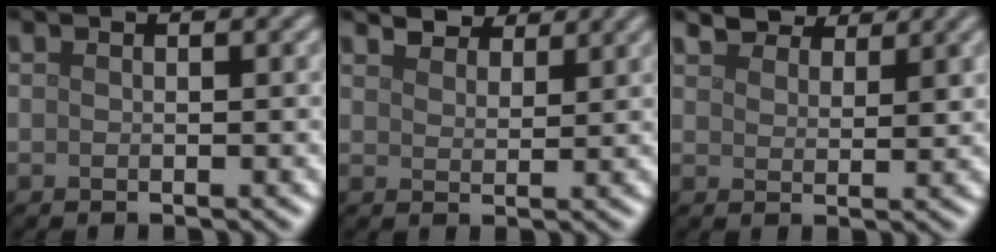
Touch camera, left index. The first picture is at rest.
{"total": 4.0, "force": [3.7, 1.1, 1.1], "torque": [-0.026, -0.001, 0.067]}
{"total": 4.4, "force": [3.9, 1.5, 1.4], "torque": [-0.029, 0.001, 0.067]}